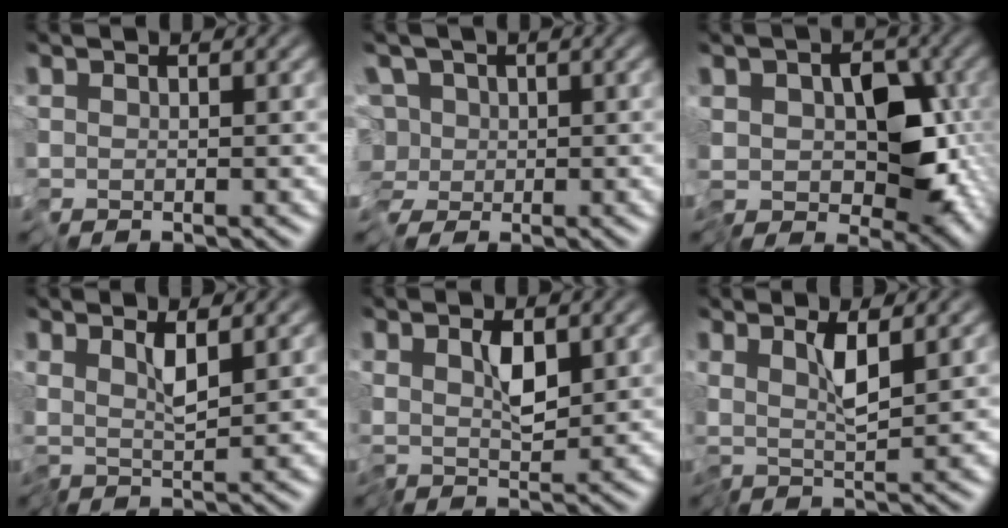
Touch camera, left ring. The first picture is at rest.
{"total": 6.3, "force": [-0.9, 4.7, 4.2], "torque": [-0.058, 0.021, -0.050]}
{"total": 8.7, "force": [-2.5, 4.8, 6.8], "torque": [-0.087, -0.002, -0.063]}
{"total": 1.9, "force": [0.8, -0.5, 1.7], "torque": [-0.032, -0.006, 0.017]}
{"total": 2.2, "force": [0.4, 0.5, 2.2], "torque": [-0.037, -0.008, 0.013]}
{"total": 2.2, "force": [0.7, -0.7, 1.9], "torque": [-0.035, -0.007, 0.015]}